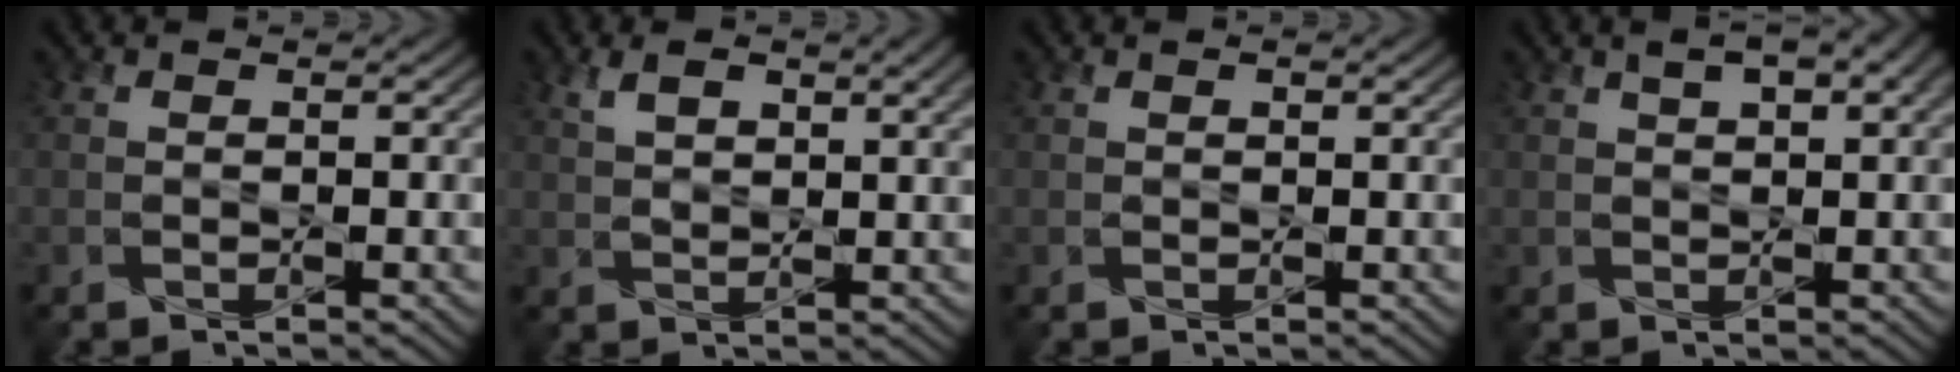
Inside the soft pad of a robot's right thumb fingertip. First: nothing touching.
{"total": 5.9, "force": [3.0, 2.2, 4.6], "torque": [-0.092, 0.006, 0.058]}
{"total": 0.7, "force": [0.4, 0.2, 0.5], "torque": [-0.010, 0.002, 0.008]}
{"total": 5.7, "force": [2.9, 2.0, 4.4], "torque": [-0.077, 0.009, 0.047]}